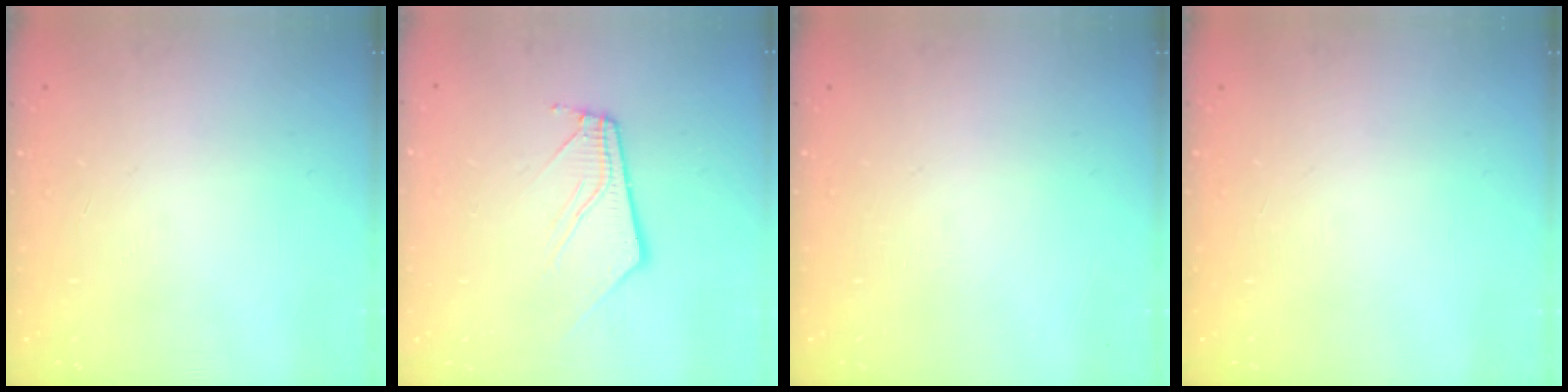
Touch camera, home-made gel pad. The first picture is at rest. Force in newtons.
{"total": 8.2, "press": 8.1, "slide": 1.1}
{"total": 0.0}
{"total": 0.0}